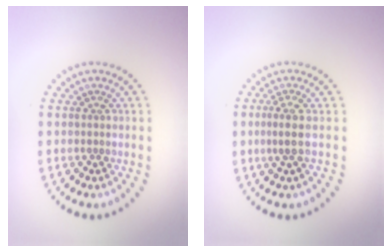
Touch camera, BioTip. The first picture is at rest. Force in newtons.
{"total": 2.0, "press": 1.4, "slide": 1.4}